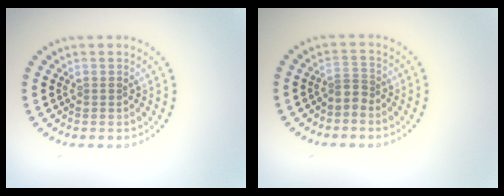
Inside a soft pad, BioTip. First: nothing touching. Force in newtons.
{"total": 1.3, "press": 0.9, "slide": 0.9}